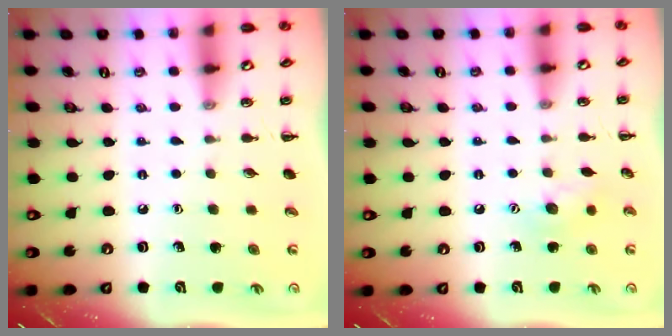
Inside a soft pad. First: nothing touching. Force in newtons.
{"total": 7.7, "press": 7.7, "slide": 1.1}